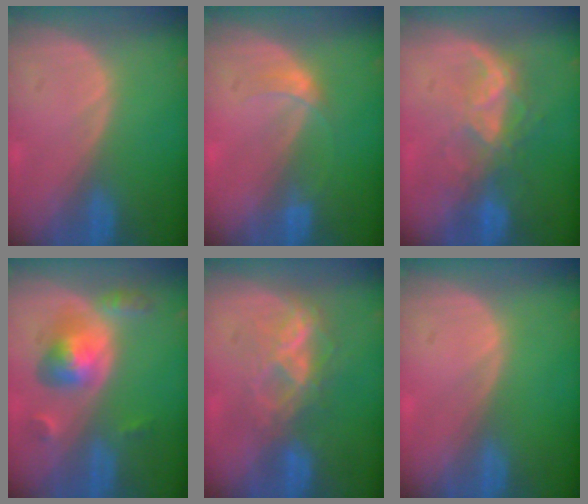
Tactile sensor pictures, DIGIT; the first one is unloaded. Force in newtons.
{"total": 2.1, "press": 2.1, "slide": 0.2}
{"total": 6.6, "press": 5.9, "slide": 2.8}
{"total": 6.2, "press": 5.8, "slide": 2.3}
{"total": 6.3, "press": 5.8, "slide": 2.6}
{"total": 0.0}